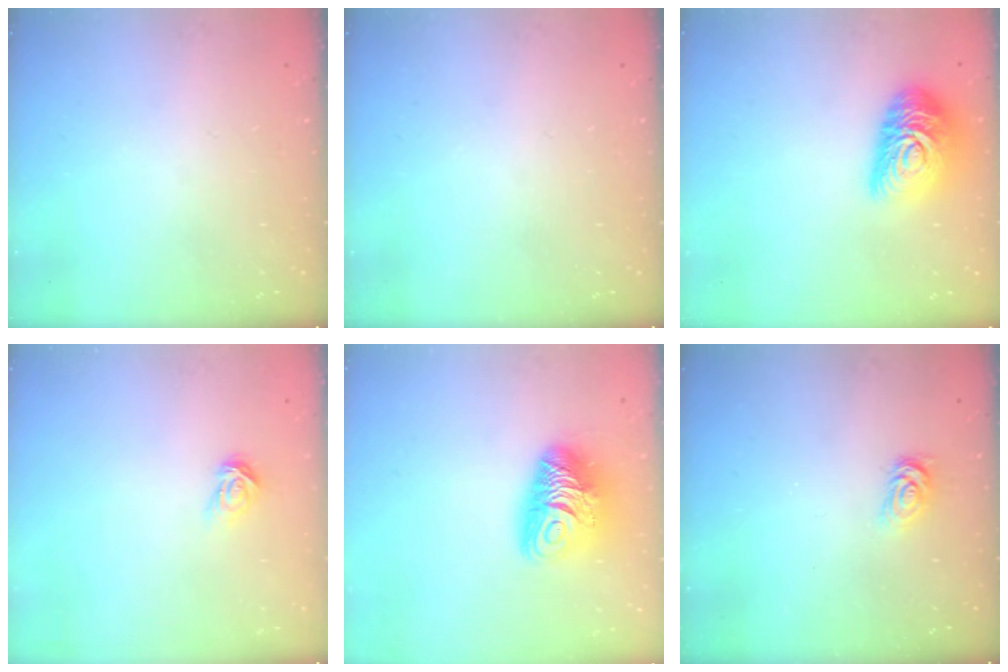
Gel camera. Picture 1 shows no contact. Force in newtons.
{"total": 0.0}
{"total": 15.5, "press": 15.5, "slide": 0.9}
{"total": 3.6, "press": 3.5, "slide": 0.4}
{"total": 13.1, "press": 13.0, "slide": 1.4}
{"total": 2.6, "press": 2.6, "slide": 0.4}